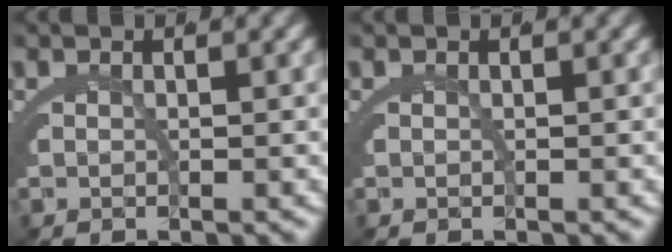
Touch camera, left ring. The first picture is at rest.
{"total": 0.0}